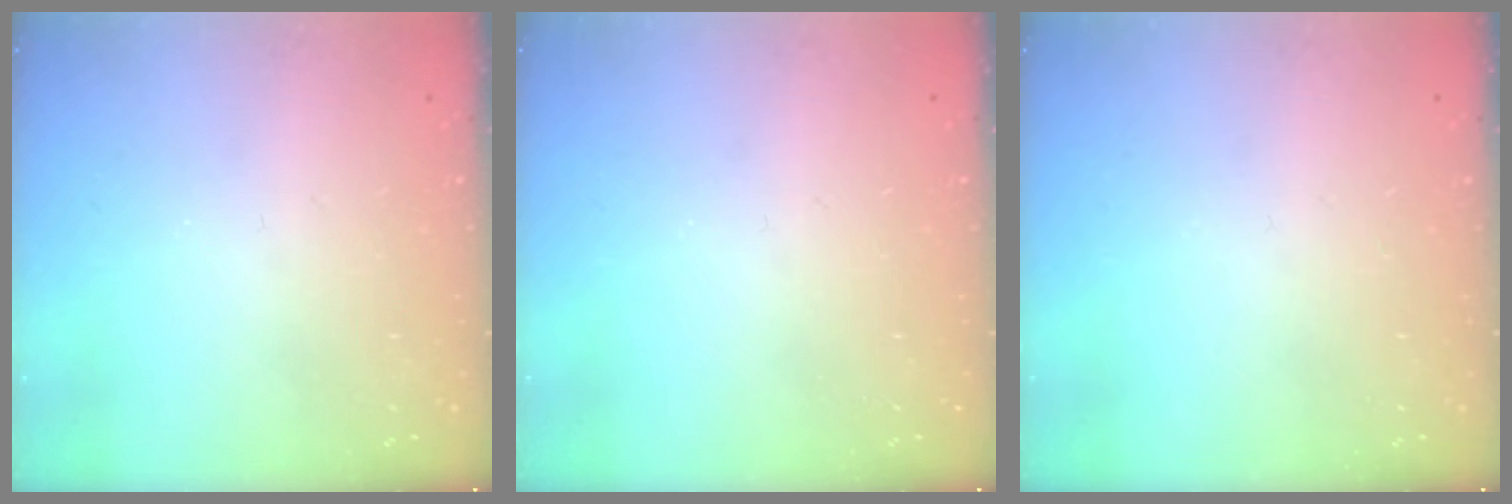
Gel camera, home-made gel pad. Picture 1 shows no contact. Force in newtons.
{"total": 0.0}
{"total": 0.0}